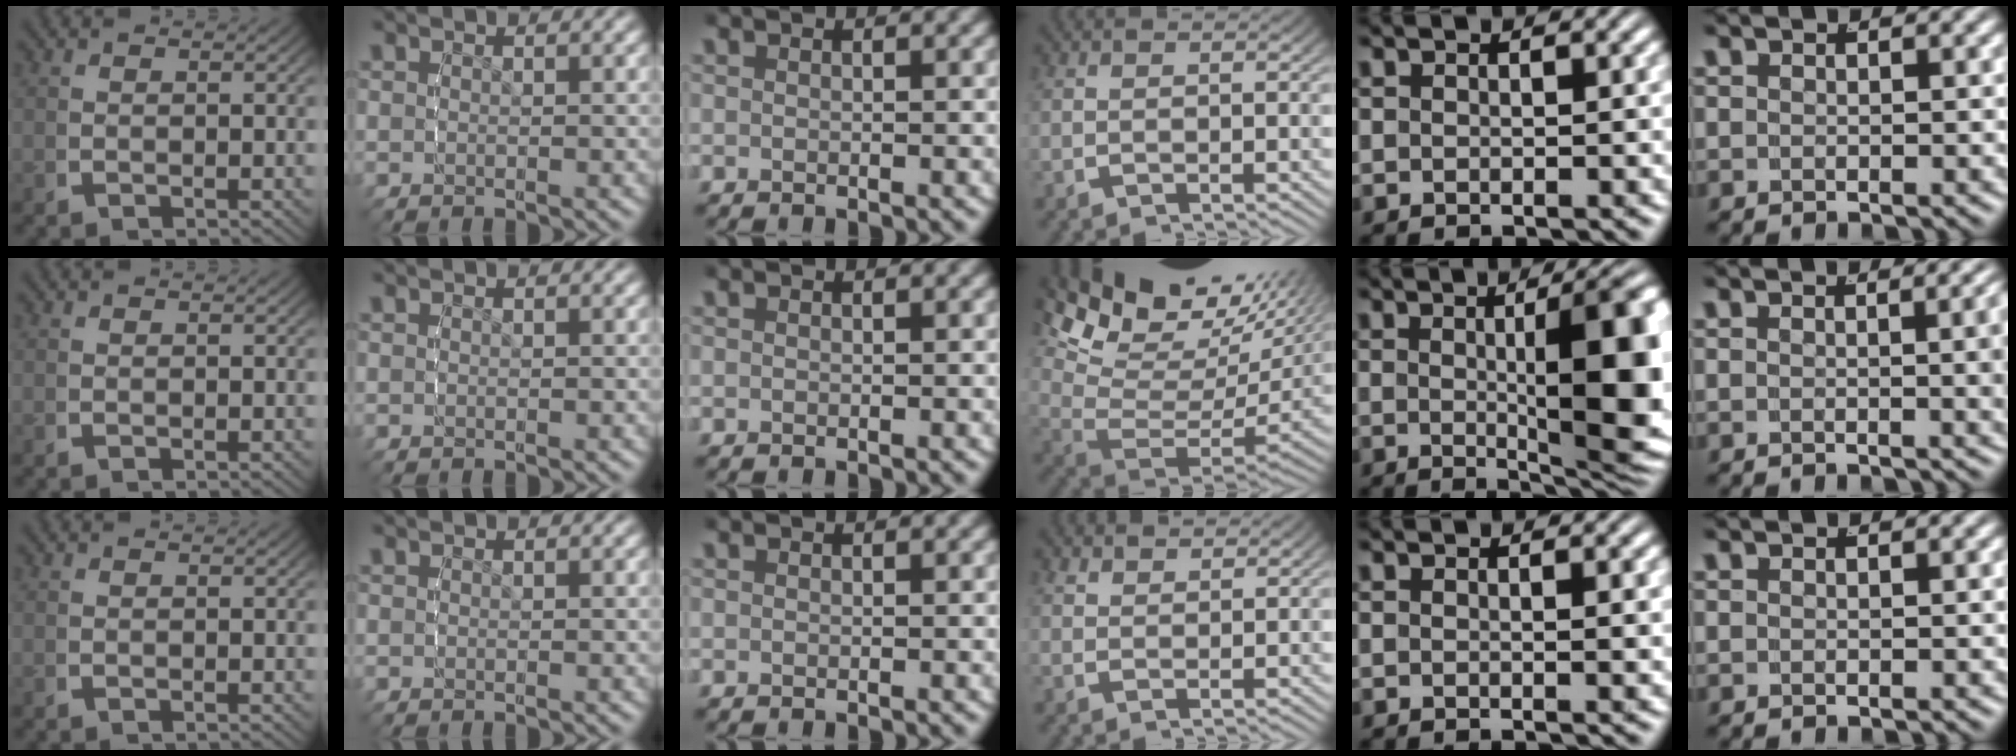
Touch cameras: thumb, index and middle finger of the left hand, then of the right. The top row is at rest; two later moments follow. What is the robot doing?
{"motion": "lift_and_place", "object": "screwdriver"}